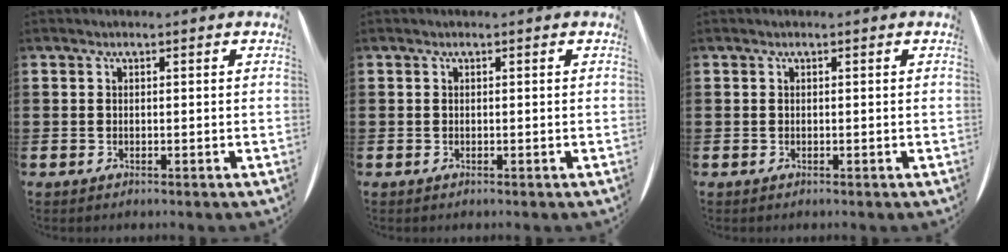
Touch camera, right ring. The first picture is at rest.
{"total": 0.0}
{"total": 0.0}